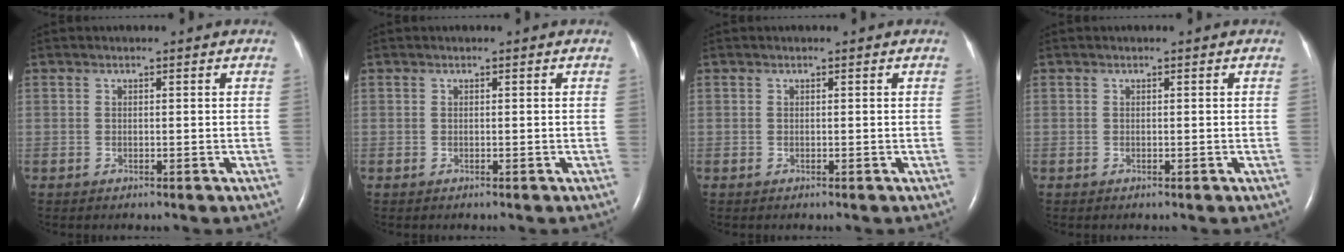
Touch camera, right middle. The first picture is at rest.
{"total": 0.0}
{"total": 0.0}
{"total": 0.0}